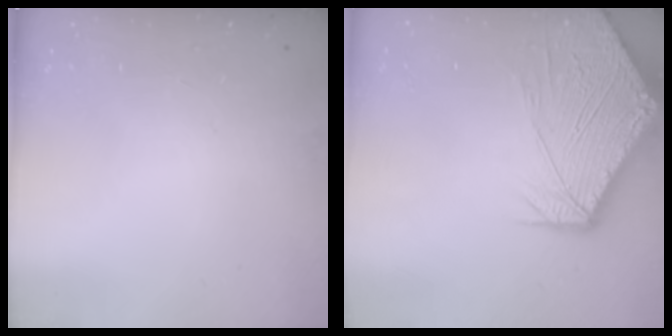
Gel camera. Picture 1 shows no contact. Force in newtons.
{"total": 17.6, "press": 17.4, "slide": 2.3}